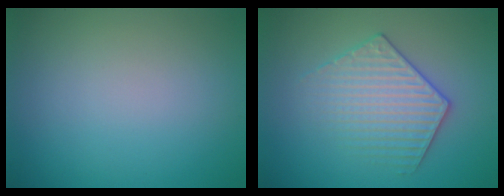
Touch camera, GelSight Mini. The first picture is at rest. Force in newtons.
{"total": 3.4, "press": 3.4, "slide": 0.6}